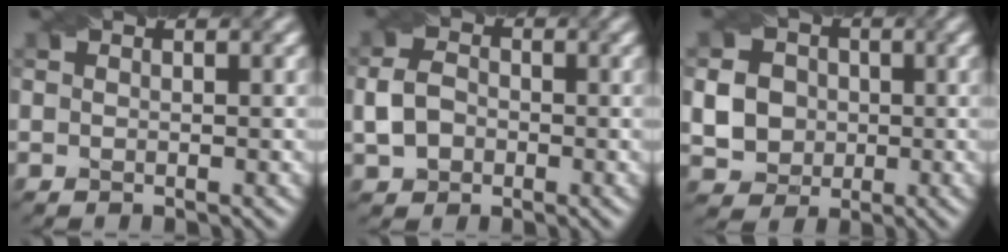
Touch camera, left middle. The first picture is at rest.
{"total": 3.0, "force": [-0.8, 2.4, 1.6], "torque": [-0.041, 0.001, -0.014]}
{"total": 5.1, "force": [-0.3, 4.6, 2.2], "torque": [-0.048, 0.002, -0.014]}